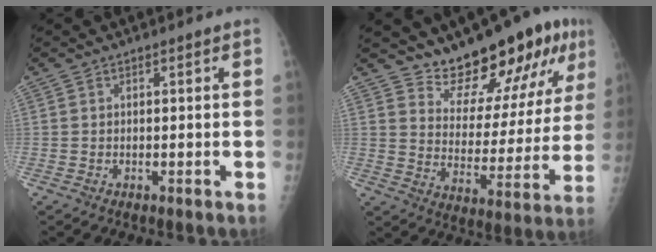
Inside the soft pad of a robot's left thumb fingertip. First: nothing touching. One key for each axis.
{"total": 16.1, "fx": 12.0, "fy": 5.4, "fz": 9.2, "tx": -0.088, "ty": -0.084, "tz": 0.190}